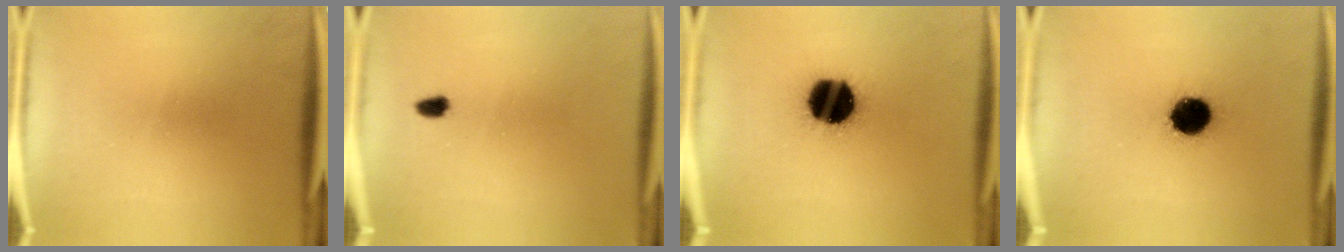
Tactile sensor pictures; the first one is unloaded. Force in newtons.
{"total": 1.4}
{"total": 19.9}
{"total": 12.4}